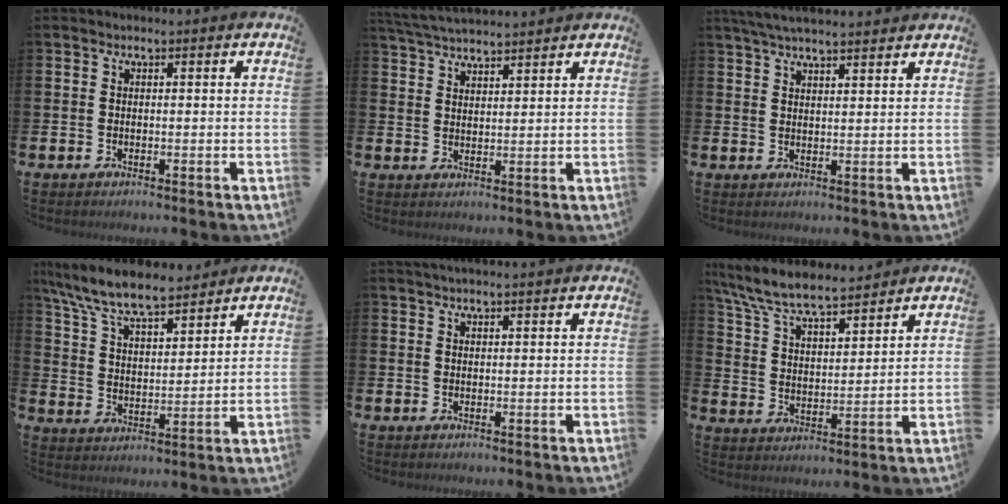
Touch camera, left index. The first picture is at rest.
{"total": 4.4, "force": [4.3, 0.4, 0.7], "torque": [-0.030, -0.020, 0.078]}
{"total": 4.6, "force": [4.3, 0.3, 1.4], "torque": [-0.034, -0.012, 0.079]}
{"total": 8.6, "force": [7.9, 1.6, 3.2], "torque": [-0.093, -0.044, 0.140]}
{"total": 1.8, "force": [1.7, -0.1, 0.6], "torque": [-0.010, -0.005, 0.031]}
{"total": 7.9, "force": [7.3, 1.2, 2.8], "torque": [-0.081, -0.045, 0.128]}